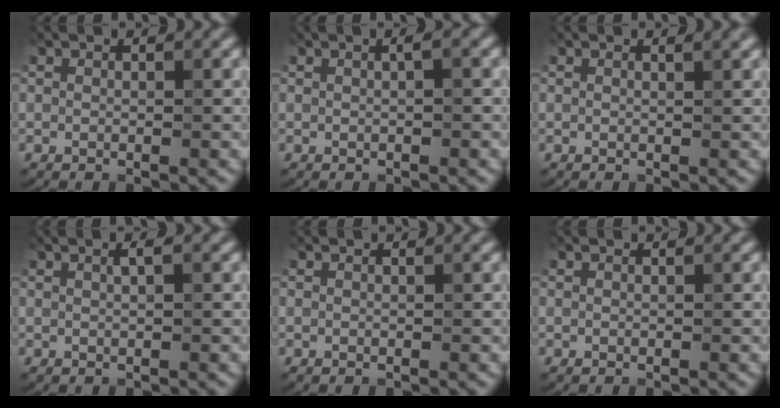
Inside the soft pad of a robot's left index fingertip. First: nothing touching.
{"total": 1.0, "force": [0.2, 0.2, 1.0], "torque": [-0.016, 0.008, 0.002]}
{"total": 0.7, "force": [0.5, 0.2, 0.4], "torque": [-0.001, 0.004, 0.008]}
{"total": 0.8, "force": [0.4, 0.2, 0.7], "torque": [-0.015, 0.004, 0.007]}
{"total": 0.0}
{"total": 0.0}